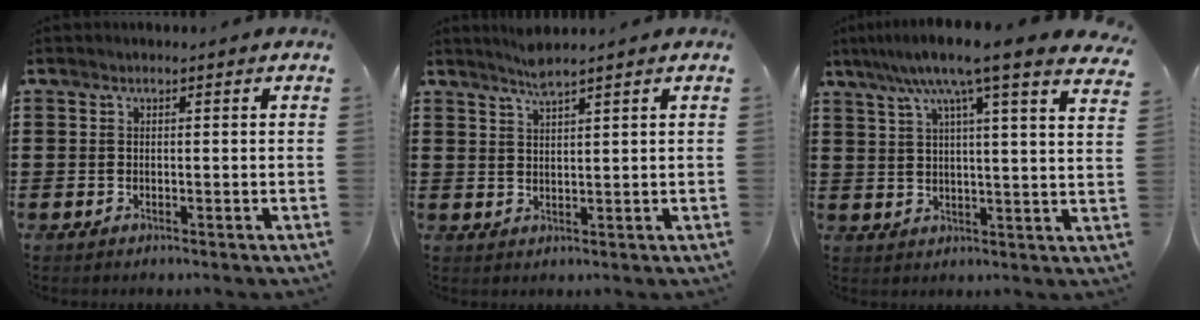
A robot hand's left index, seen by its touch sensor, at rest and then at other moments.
{"total": 2.9, "force": [2.5, -0.1, 1.5], "torque": [-0.033, 0.000, 0.046]}
{"total": 9.2, "force": [6.8, -0.2, 6.3], "torque": [-0.137, -0.027, 0.108]}